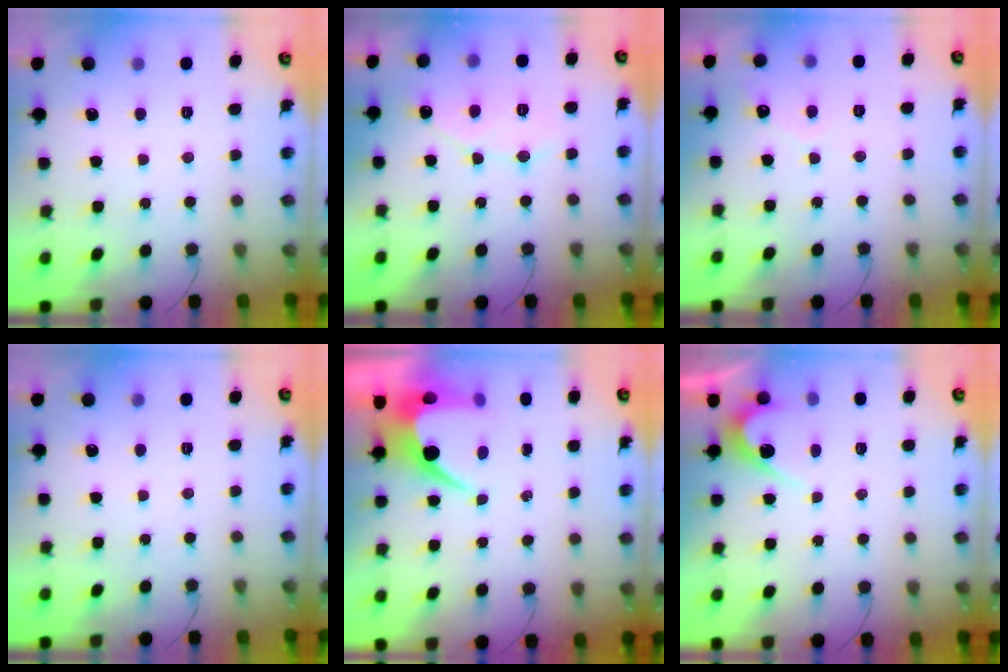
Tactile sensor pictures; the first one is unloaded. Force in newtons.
{"total": 7.1, "press": 7.0, "slide": 0.4}
{"total": 2.5, "press": 2.5, "slide": 0.0}
{"total": 0.0}
{"total": 7.4, "press": 7.4, "slide": 0.2}
{"total": 4.2, "press": 4.1, "slide": 0.2}